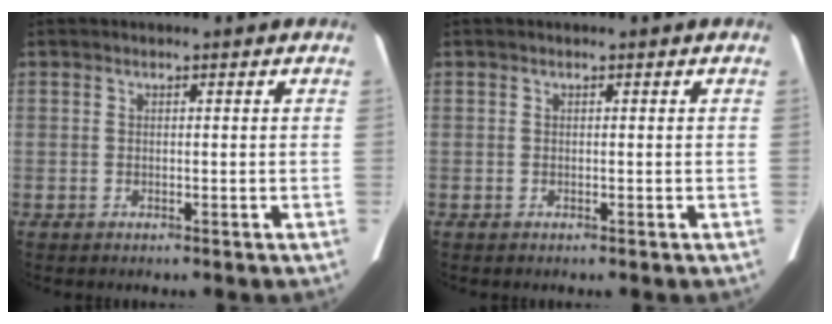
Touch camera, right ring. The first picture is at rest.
{"total": 0.0}